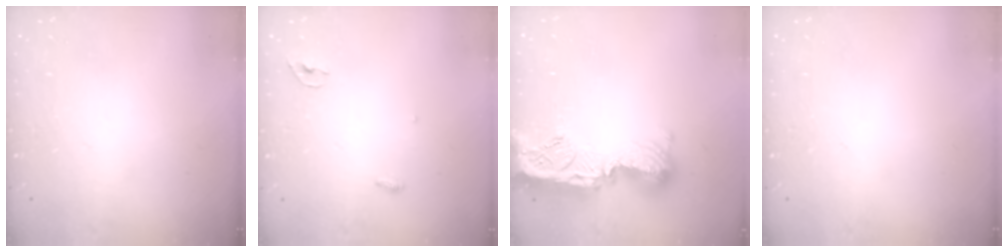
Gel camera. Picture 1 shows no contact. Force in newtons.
{"total": 6.4, "press": 4.1, "slide": 4.9}
{"total": 16.6, "press": 16.6, "slide": 1.4}
{"total": 0.0}